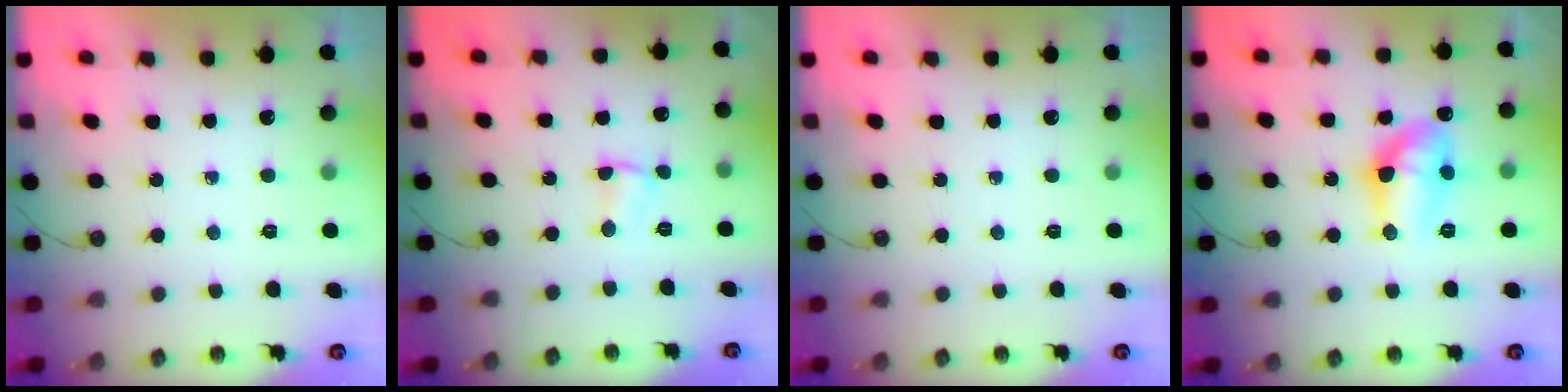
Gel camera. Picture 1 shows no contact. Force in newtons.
{"total": 3.0, "press": 1.2, "slide": 2.7}
{"total": 0.0}
{"total": 12.9, "press": 12.9, "slide": 1.2}